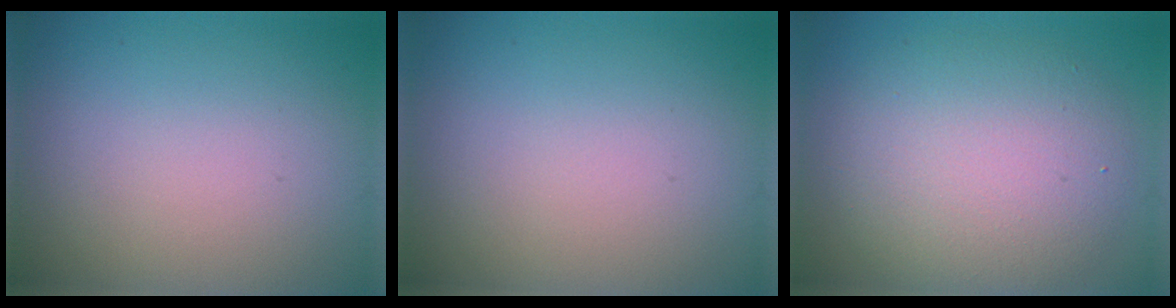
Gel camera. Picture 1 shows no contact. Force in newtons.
{"total": 0.0}
{"total": 6.6, "press": 6.6, "slide": 0.5}